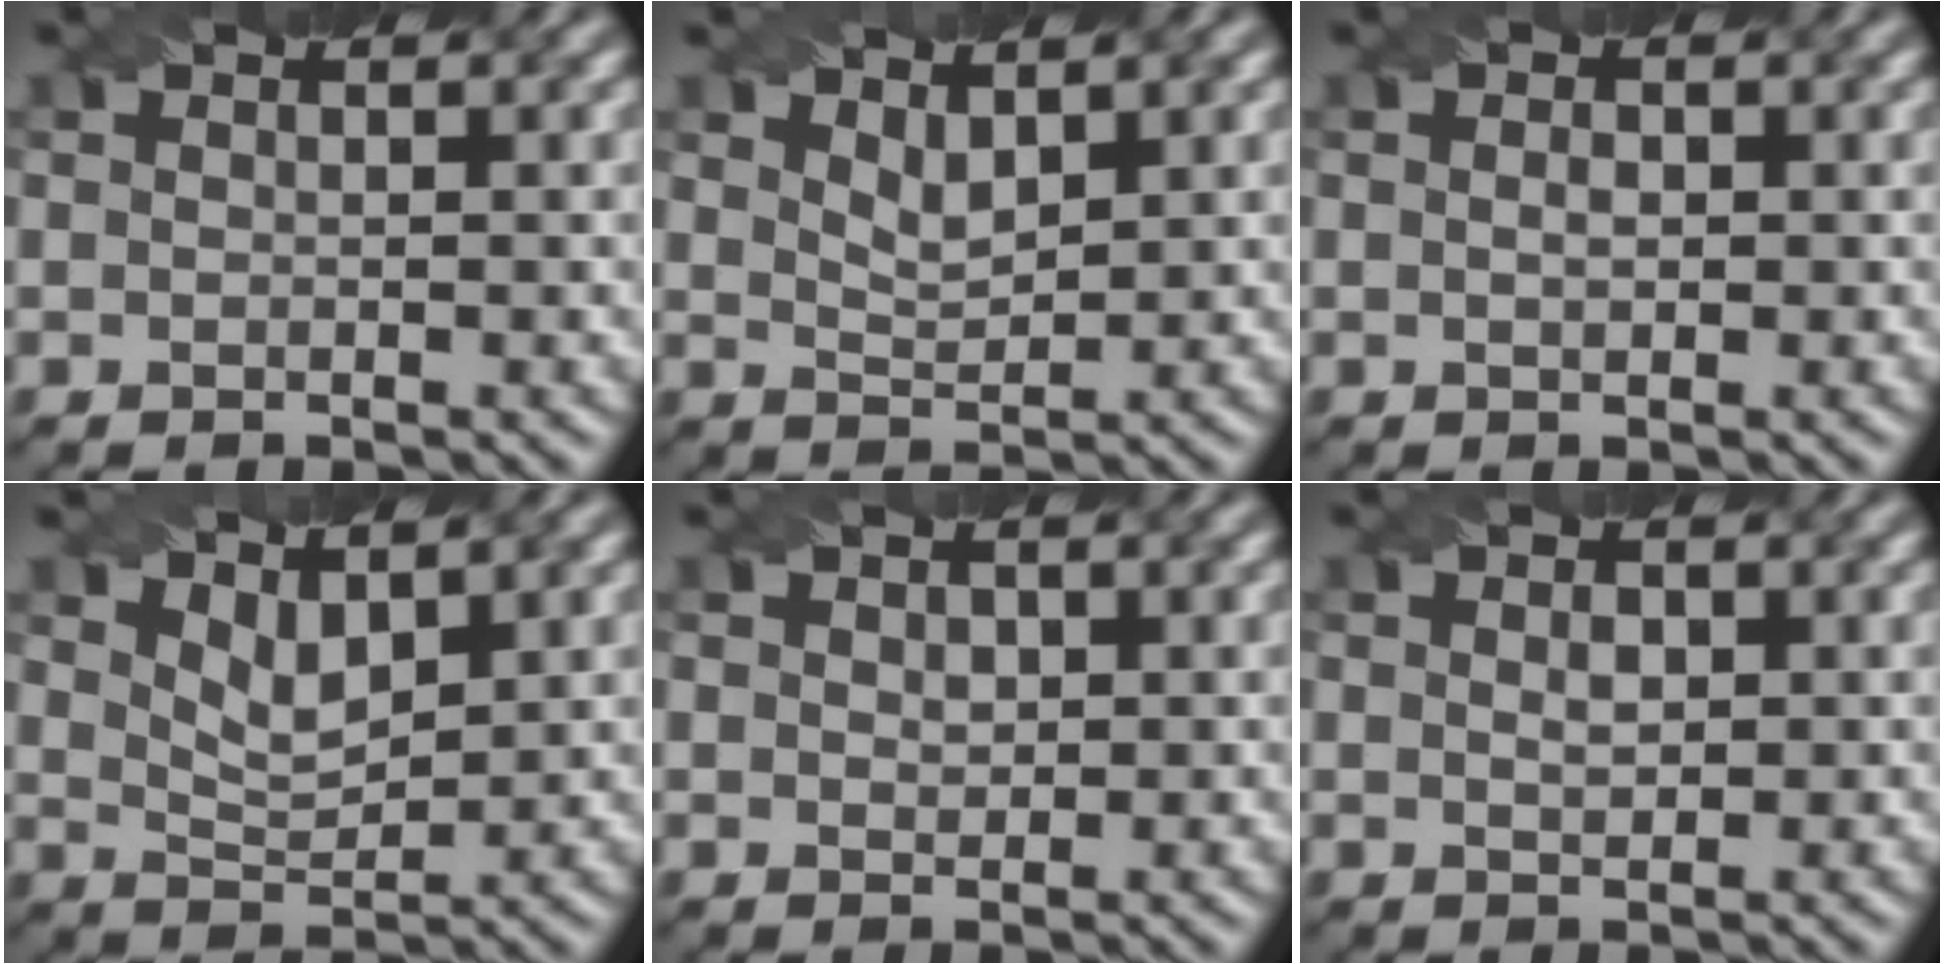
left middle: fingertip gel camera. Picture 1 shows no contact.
{"total": 2.0, "force": [1.4, 0.8, 1.2], "torque": [-0.025, -0.005, 0.030]}
{"total": 0.9, "force": [0.0, 0.5, 0.8], "torque": [-0.014, 0.001, 0.001]}
{"total": 2.8, "force": [1.7, 1.2, 1.8], "torque": [-0.039, -0.006, 0.034]}
{"total": 1.0, "force": [0.3, 0.8, 0.6], "torque": [-0.010, -0.003, 0.008]}
{"total": 1.3, "force": [0.3, 0.8, 1.0], "torque": [-0.017, 0.001, 0.007]}